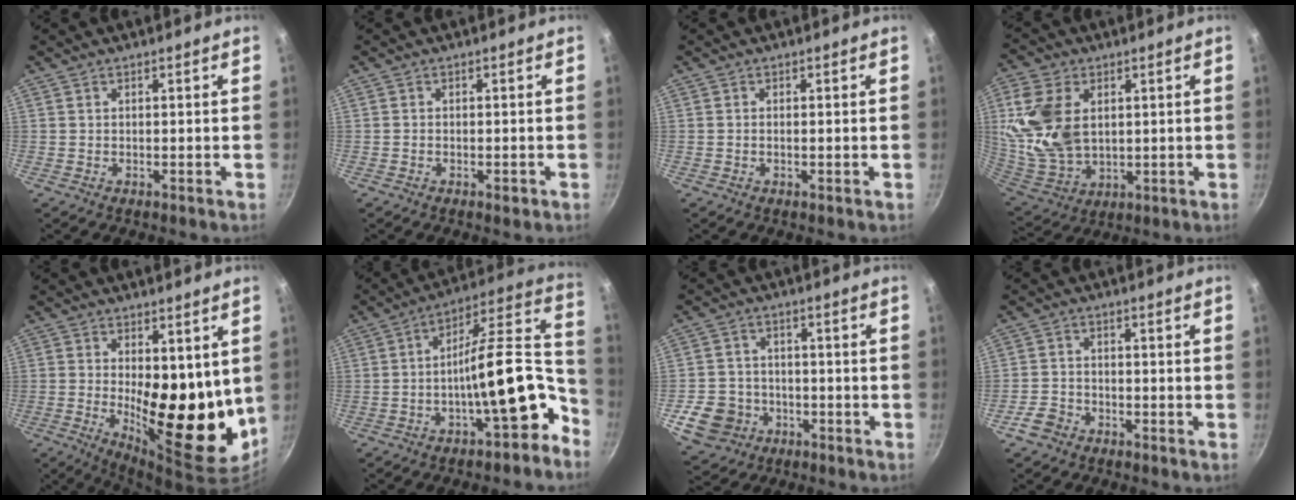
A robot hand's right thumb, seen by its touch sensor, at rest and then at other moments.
{"total": 1.4, "force": [-0.8, 0.7, 1.0], "torque": [-0.020, 0.004, -0.014]}
{"total": 0.8, "force": [-0.2, 0.2, 0.7], "torque": [-0.015, 0.001, -0.005]}
{"total": 15.9, "force": [3.2, 10.7, 11.3], "torque": [-0.217, -0.016, 0.076]}
{"total": 17.0, "force": [1.0, 7.5, 15.2], "torque": [-0.182, -0.039, 0.029]}
{"total": 18.7, "force": [-7.9, 7.0, 15.5], "torque": [-0.168, 0.088, -0.129]}
{"total": 9.8, "force": [-3.9, 8.2, 3.7], "torque": [-0.050, 0.030, -0.062]}
{"total": 4.1, "force": [-2.7, 2.7, 1.4], "torque": [-0.026, 0.029, -0.051]}